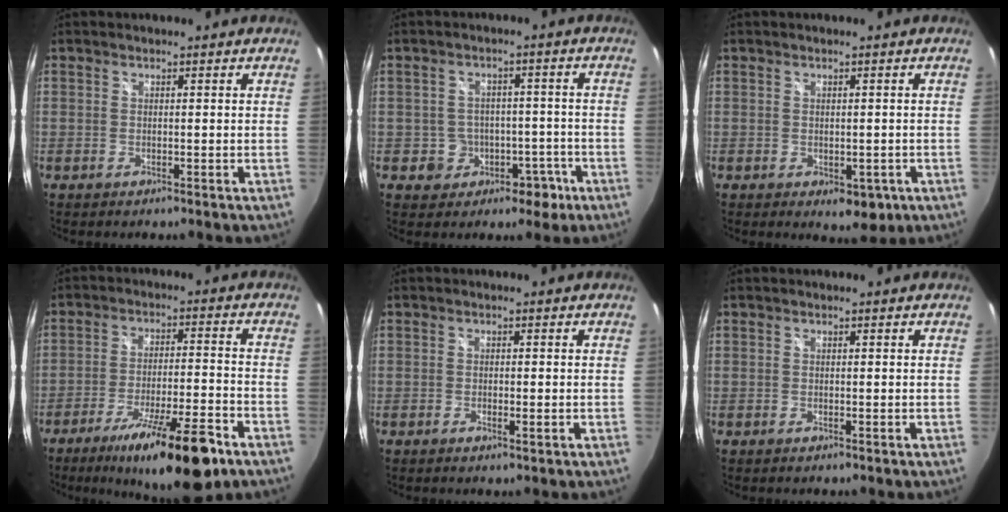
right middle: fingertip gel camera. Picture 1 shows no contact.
{"total": 7.5, "force": [-3.3, 6.5, 1.6], "torque": [-0.034, 0.030, -0.024]}
{"total": 4.3, "force": [-1.5, 2.7, 2.9], "torque": [-0.041, -0.013, -0.016]}
{"total": 16.9, "force": [-11.3, 2.7, 12.3], "torque": [-0.210, -0.025, -0.176]}
{"total": 1.5, "force": [-0.6, 0.5, 1.3], "torque": [-0.024, -0.002, -0.010]}
{"total": 0.0}